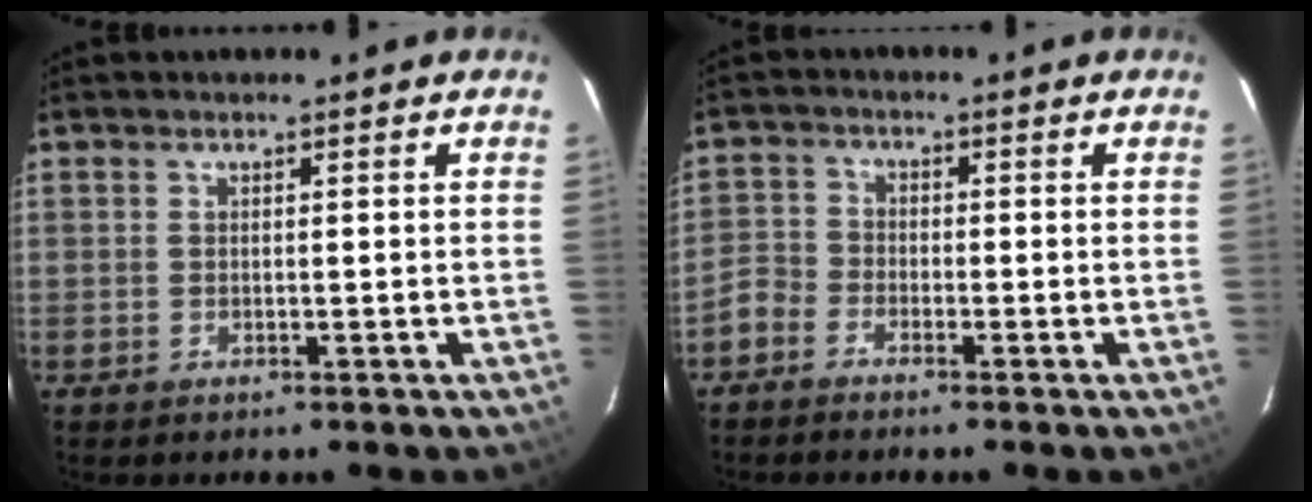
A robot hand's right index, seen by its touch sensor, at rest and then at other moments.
{"total": 3.7, "force": [-2.6, 2.5, 1.0], "torque": [-0.023, 0.012, -0.058]}